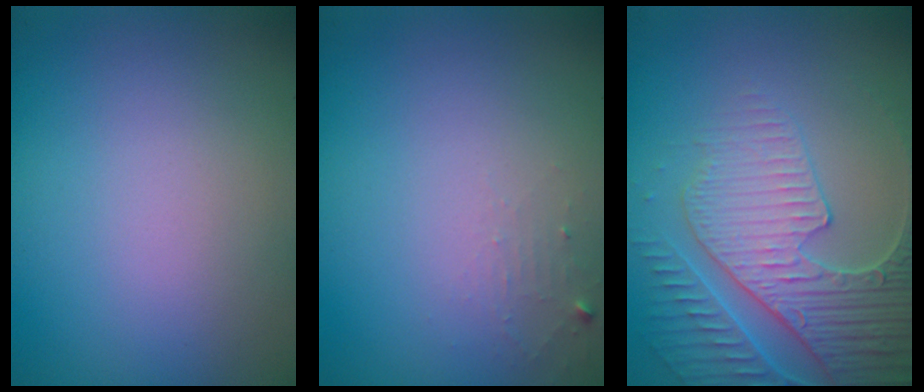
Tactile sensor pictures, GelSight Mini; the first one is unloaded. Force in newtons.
{"total": 1.0, "press": 1.0, "slide": 0.1}
{"total": 6.0, "press": 5.1, "slide": 3.1}